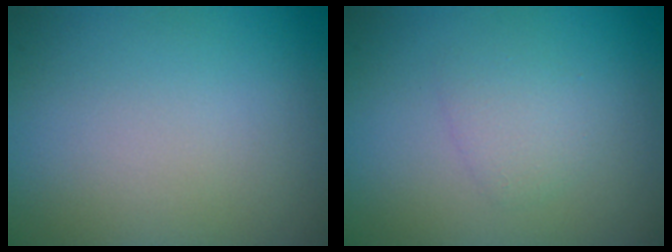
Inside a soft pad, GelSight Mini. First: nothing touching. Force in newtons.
{"total": 1.5, "press": 1.5, "slide": 0.1}